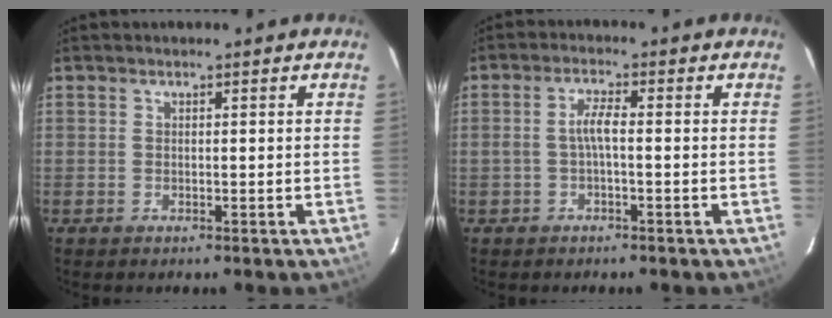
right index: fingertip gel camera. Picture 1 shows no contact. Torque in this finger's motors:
{"motor_torque": [0.52, -0.40, 0.25, 0.08]}